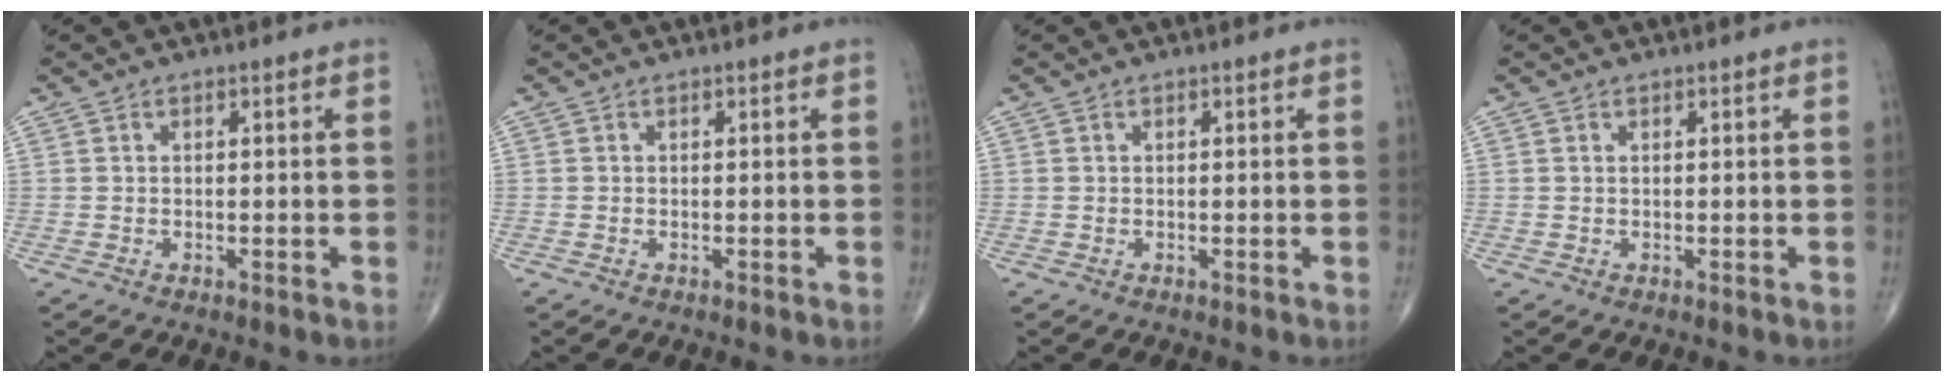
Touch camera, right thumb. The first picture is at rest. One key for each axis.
{"total": 0.0}
{"total": 0.0}
{"total": 0.0}